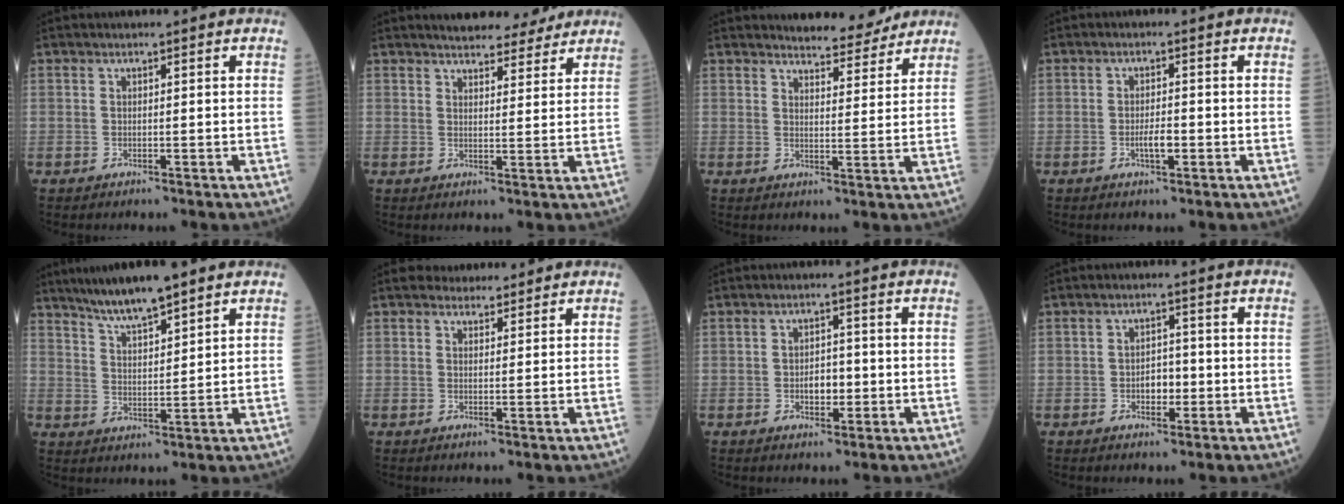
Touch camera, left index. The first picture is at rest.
{"total": 9.9, "force": [9.0, 2.6, 3.2], "torque": [-0.035, 0.006, 0.112]}
{"total": 6.6, "force": [6.4, 1.2, 1.1], "torque": [-0.021, -0.005, 0.082]}
{"total": 2.6, "force": [-0.9, 0.7, 2.3], "torque": [-0.042, 0.002, -0.015]}
{"total": 8.4, "force": [6.9, 0.7, 4.8], "torque": [-0.092, 0.012, 0.126]}
{"total": 3.3, "force": [3.0, 1.5, 0.3], "torque": [0.001, 0.010, 0.043]}
{"total": 3.3, "force": [-0.7, 2.0, 2.5], "torque": [-0.039, 0.004, -0.009]}
{"total": 3.2, "force": [-0.9, 2.0, 2.4], "torque": [-0.035, 0.007, -0.013]}